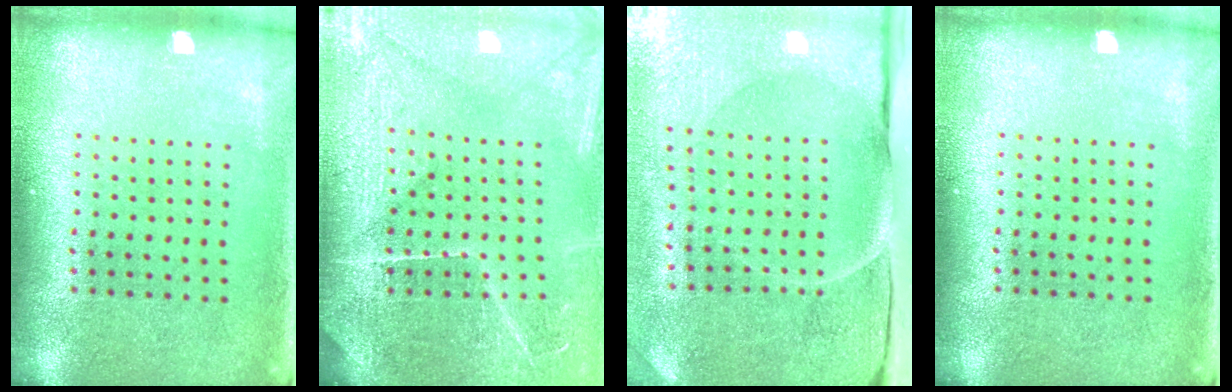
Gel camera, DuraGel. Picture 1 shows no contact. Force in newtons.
{"total": 3.9, "press": 3.8, "slide": 1.1}
{"total": 4.9, "press": 3.9, "slide": 3.0}
{"total": 0.0}